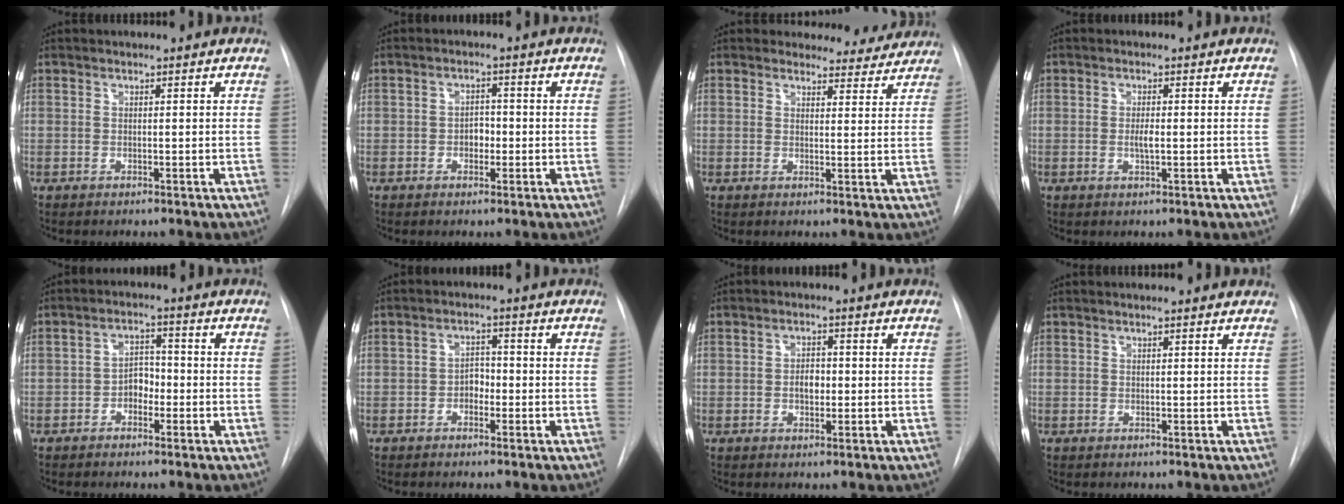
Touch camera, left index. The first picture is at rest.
{"total": 2.7, "force": [-1.5, 1.6, 1.6], "torque": [-0.018, 0.001, -0.022]}
{"total": 6.3, "force": [5.9, 2.4, -0.4], "torque": [0.031, -0.017, 0.048]}
{"total": 2.1, "force": [-1.0, 0.3, 1.8], "torque": [-0.036, -0.006, -0.014]}
{"total": 3.9, "force": [-2.2, 2.3, 2.2], "torque": [-0.033, 0.006, -0.041]}
{"total": 2.9, "force": [-1.8, 1.7, 1.5], "torque": [-0.018, 0.002, -0.031]}
{"total": 2.7, "force": [-1.1, 1.6, 1.9], "torque": [-0.029, -0.002, -0.014]}
{"total": 0.8, "force": [0.7, 0.0, 0.4], "torque": [-0.012, 0.004, 0.006]}